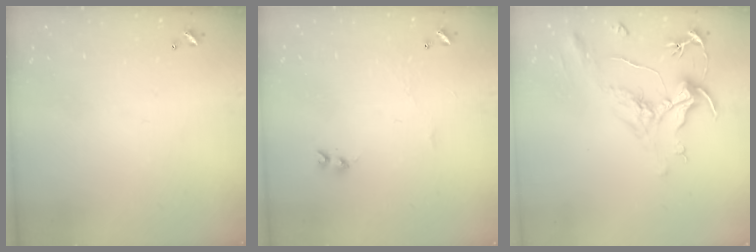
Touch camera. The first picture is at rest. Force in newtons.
{"total": 1.9, "press": 1.8, "slide": 0.5}
{"total": 2.2, "press": 1.7, "slide": 1.4}